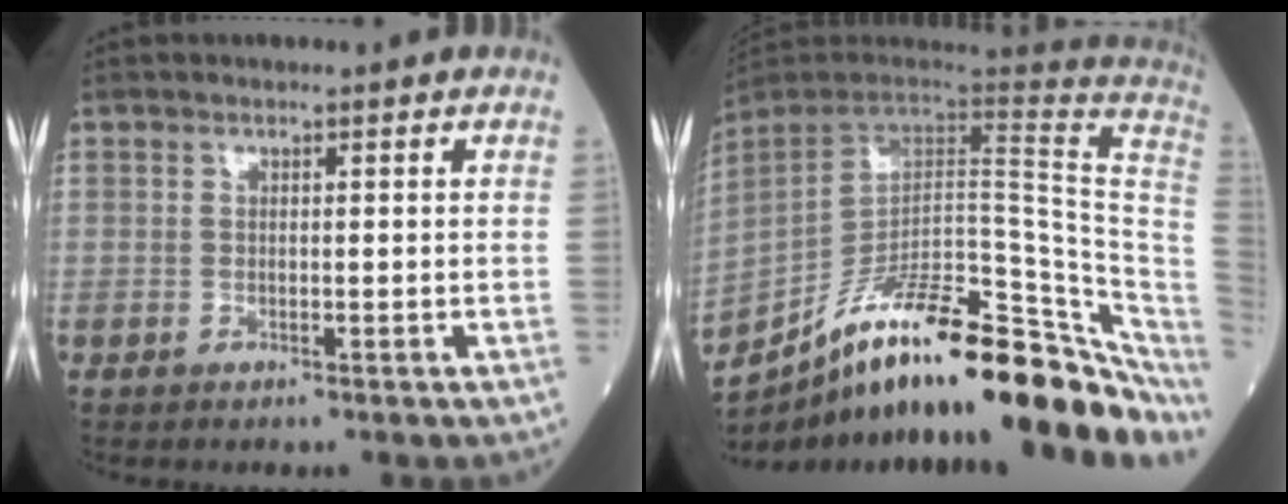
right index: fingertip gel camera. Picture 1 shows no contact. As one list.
[{"total": 29.8, "force": [-20.7, 7.4, 20.2], "torque": [-0.240, -0.009, -0.308]}]